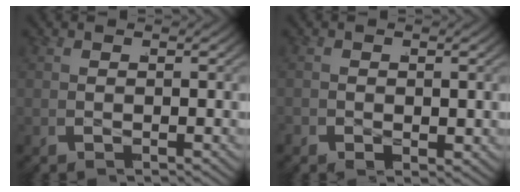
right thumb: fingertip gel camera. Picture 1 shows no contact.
{"total": 1.2, "force": [-0.4, 1.0, 0.4], "torque": [-0.009, -0.008, -0.005]}